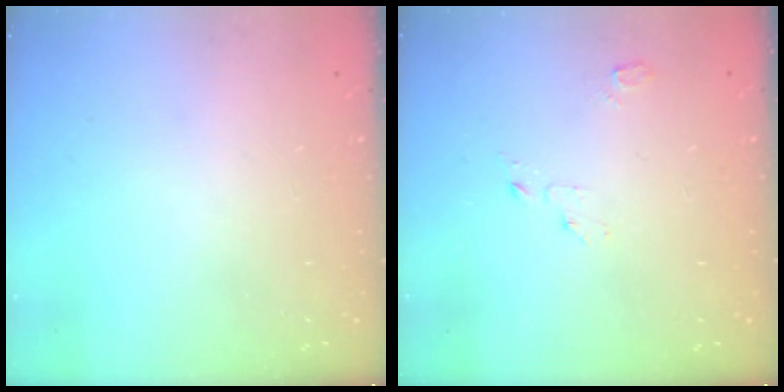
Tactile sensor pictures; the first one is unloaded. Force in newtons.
{"total": 2.6, "press": 2.6, "slide": 0.2}